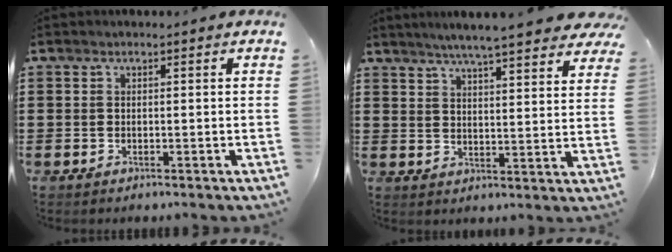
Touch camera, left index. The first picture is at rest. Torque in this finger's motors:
{"motor_torque": [2.14, 0.00, 0.58, 0.02]}